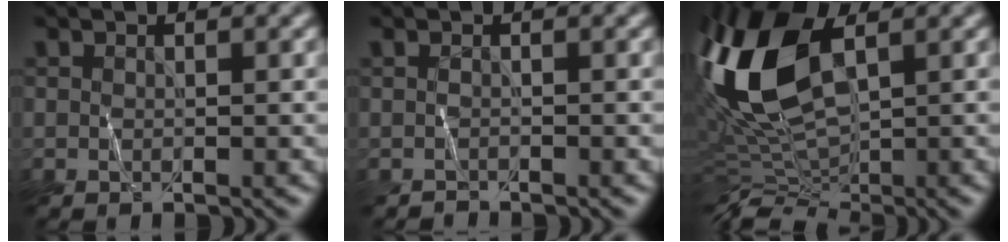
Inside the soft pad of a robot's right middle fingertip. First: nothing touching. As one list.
[{"total": 0.7, "force": [-0.7, 0.1, -0.1], "torque": [0.002, 0.003, -0.013]}, {"total": 11.2, "force": [2.2, 5.9, 9.2], "torque": [-0.206, 0.021, 0.031]}]